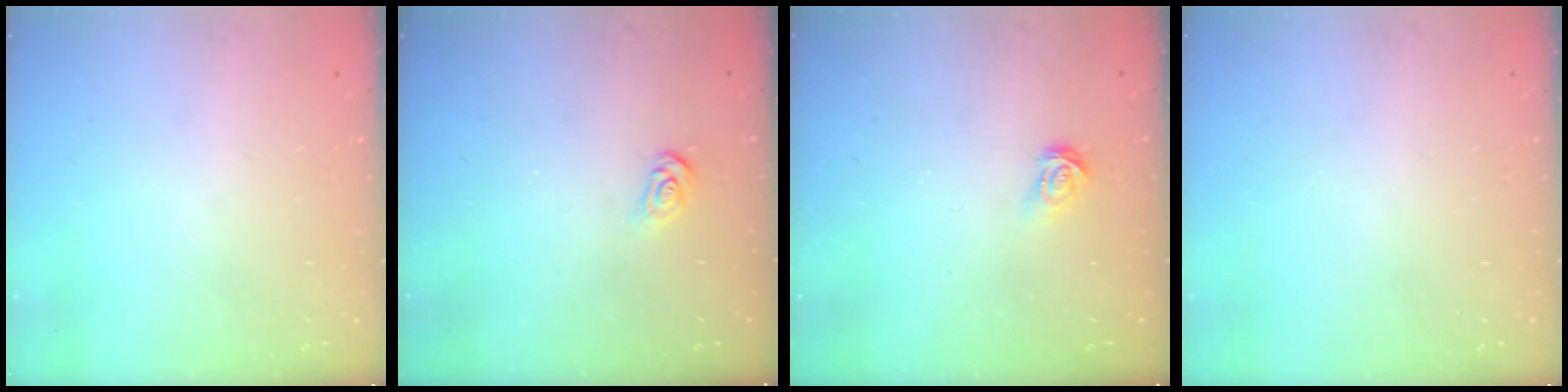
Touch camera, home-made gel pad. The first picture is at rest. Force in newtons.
{"total": 3.8, "press": 3.8, "slide": 0.4}
{"total": 3.8, "press": 3.8, "slide": 0.4}
{"total": 0.0}